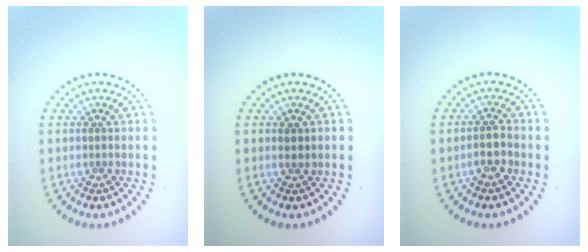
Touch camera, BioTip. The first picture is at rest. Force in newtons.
{"total": 0.9, "press": 0.7, "slide": 0.6}
{"total": 1.7, "press": 1.5, "slide": 0.8}